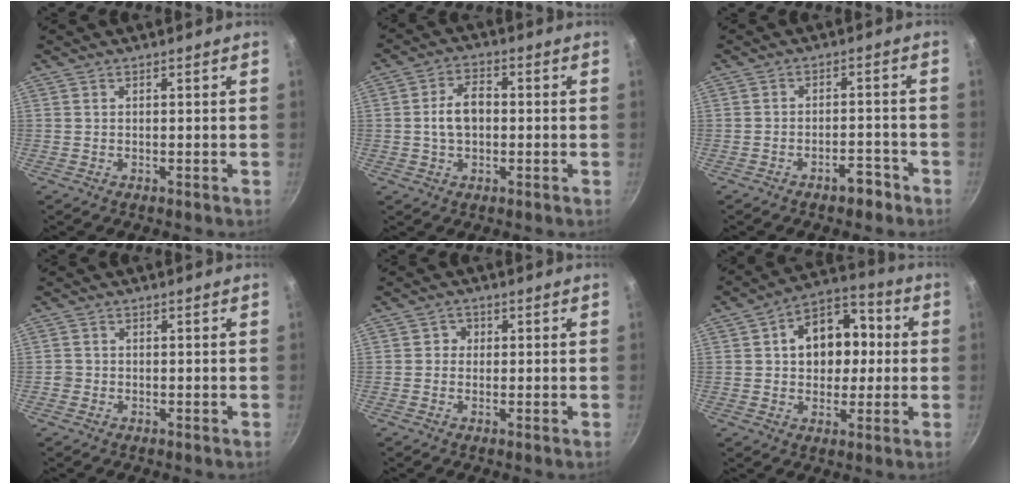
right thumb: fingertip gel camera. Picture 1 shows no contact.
{"total": 6.8, "force": [-0.2, 4.4, 5.2], "torque": [-0.078, 0.019, -0.009]}
{"total": 4.1, "force": [-2.9, 1.8, 2.2], "torque": [-0.014, 0.031, -0.033]}
{"total": 1.3, "force": [-0.5, 1.1, 0.2], "torque": [-0.001, 0.004, -0.008]}
{"total": 1.9, "force": [0.1, 1.9, 0.4], "torque": [0.008, 0.001, -0.005]}
{"total": 14.1, "force": [1.7, 10.6, 9.2], "torque": [-0.093, 0.027, 0.016]}